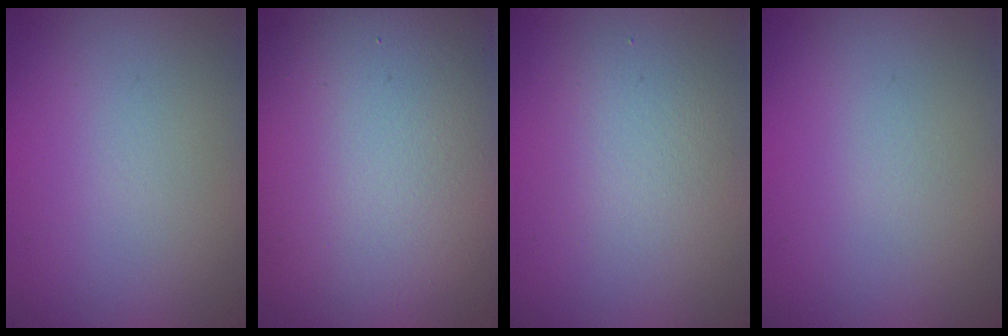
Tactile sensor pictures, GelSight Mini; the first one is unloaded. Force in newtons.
{"total": 16.8, "press": 16.7, "slide": 1.2}
{"total": 2.9, "press": 2.9, "slide": 0.4}
{"total": 0.0}